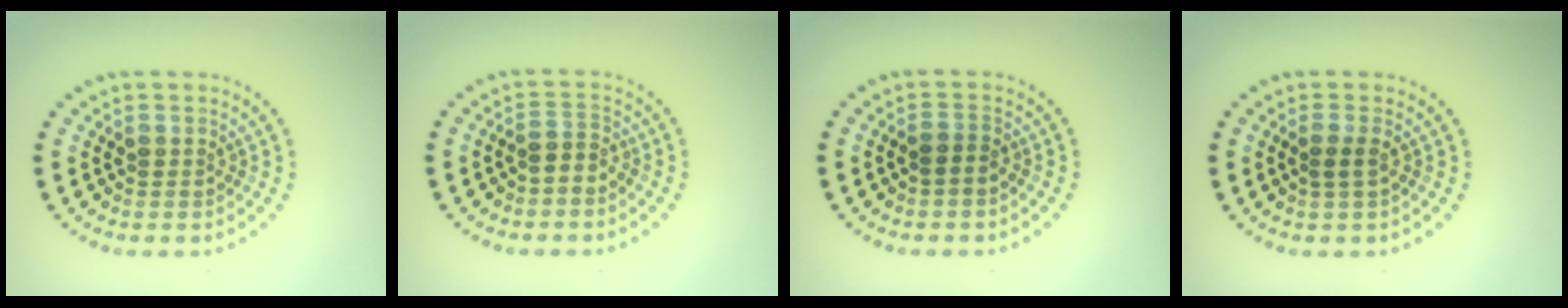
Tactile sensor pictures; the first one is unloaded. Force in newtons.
{"total": 1.6, "press": 1.3, "slide": 1.0}
{"total": 1.1, "press": 1.0, "slide": 0.3}
{"total": 1.2, "press": 0.9, "slide": 0.8}